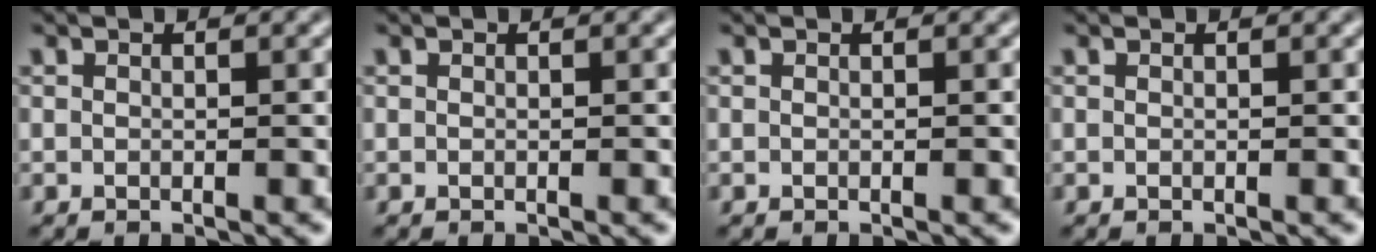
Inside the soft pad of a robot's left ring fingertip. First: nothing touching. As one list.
[{"total": 0.0}, {"total": 0.0}, {"total": 0.0}]